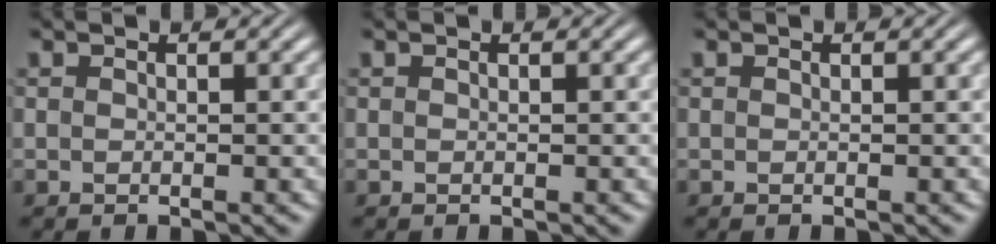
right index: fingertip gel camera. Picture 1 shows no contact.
{"total": 0.0}
{"total": 0.0}